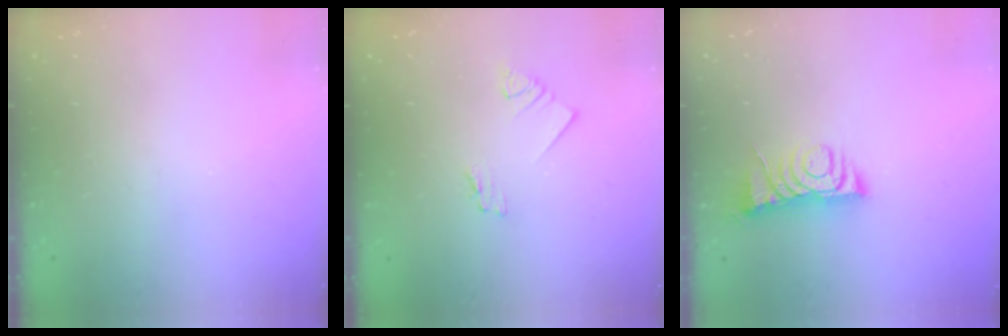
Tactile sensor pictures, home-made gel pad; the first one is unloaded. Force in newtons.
{"total": 1.7, "press": 1.7, "slide": 0.3}
{"total": 7.0, "press": 7.0, "slide": 0.9}